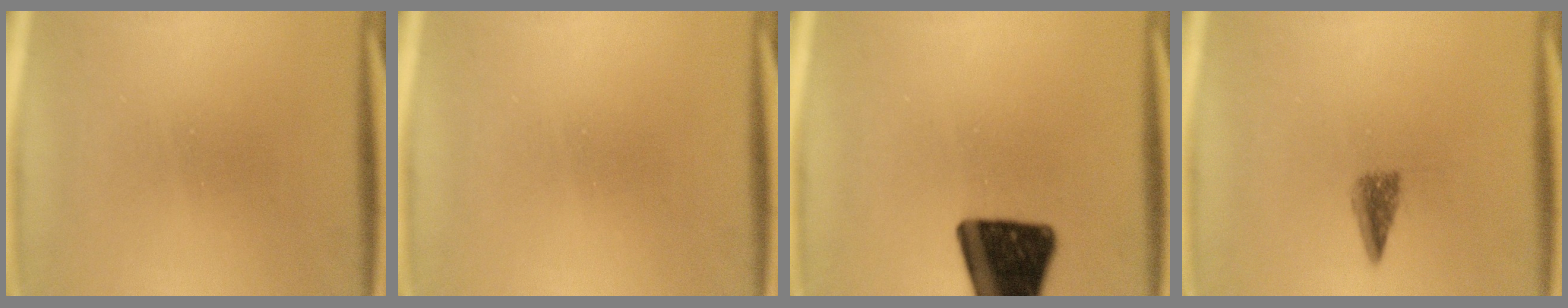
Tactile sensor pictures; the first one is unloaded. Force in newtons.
{"total": 0.0}
{"total": 16.8}
{"total": 2.7}